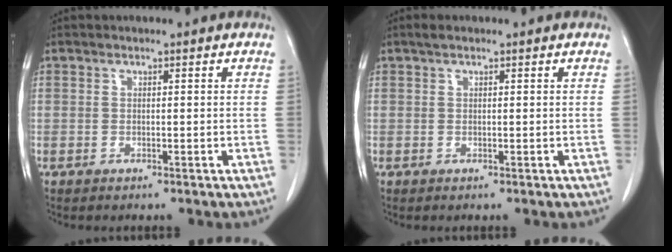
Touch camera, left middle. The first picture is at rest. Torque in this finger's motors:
{"motor_torque": [0.24, -0.20, -0.02, 0.00]}